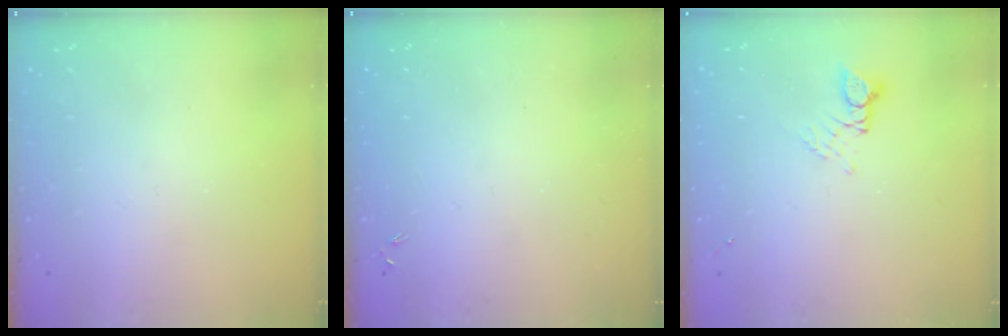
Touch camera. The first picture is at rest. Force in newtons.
{"total": 0.0}
{"total": 2.8, "press": 2.8, "slide": 0.3}